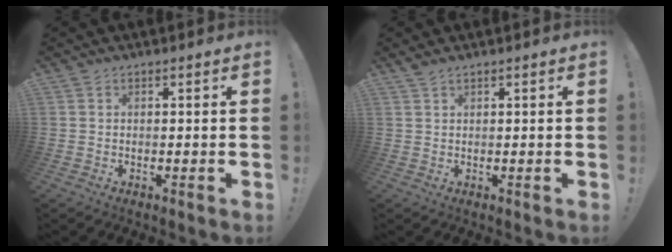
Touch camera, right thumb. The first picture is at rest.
{"total": 1.6, "force": [1.4, 0.2, 0.8], "torque": [-0.017, -0.003, 0.026]}